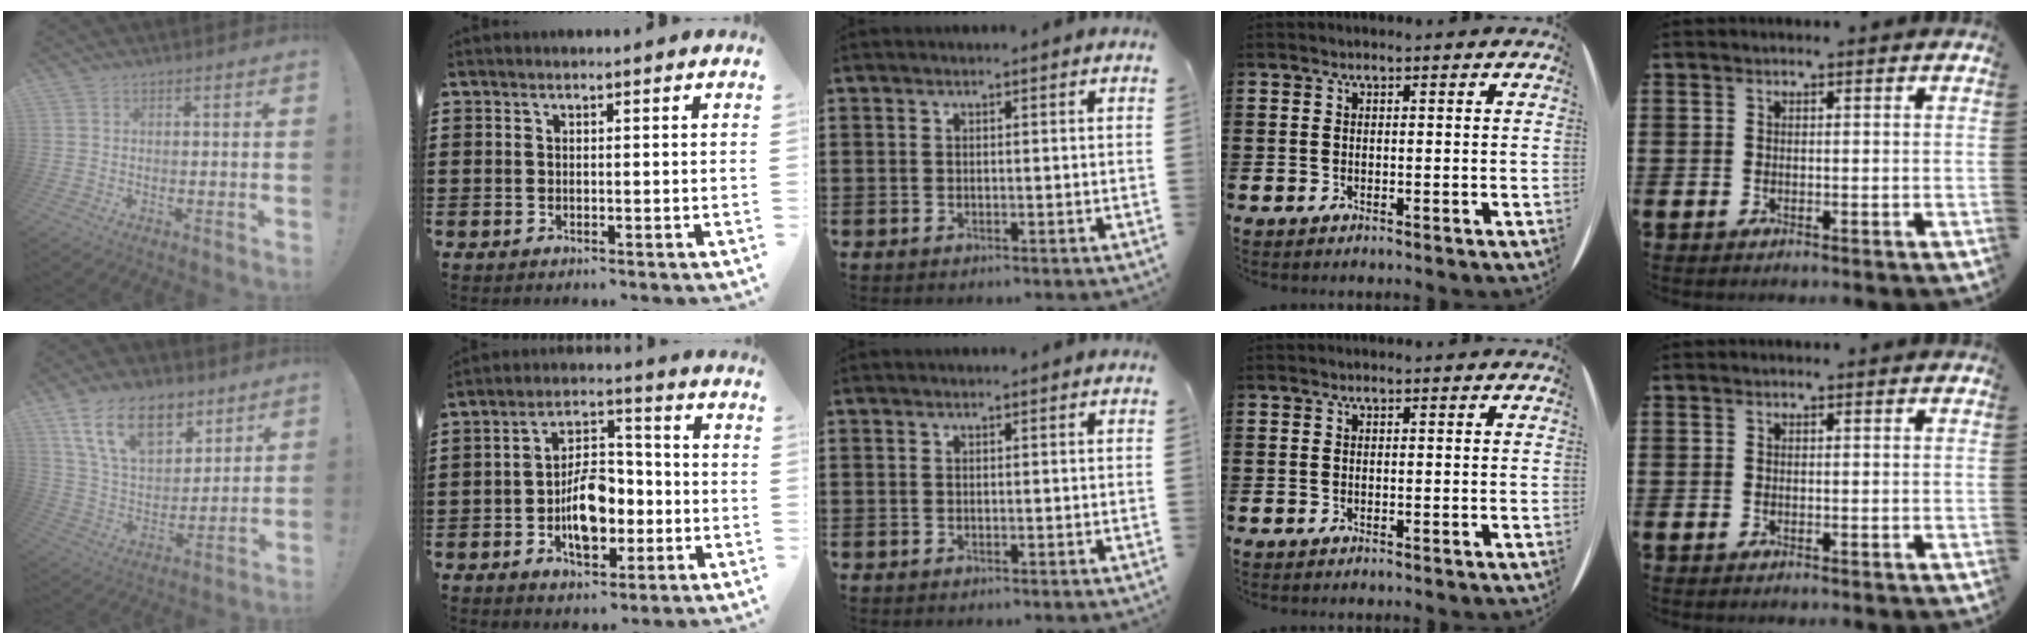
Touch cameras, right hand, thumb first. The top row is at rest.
{"thumb": {"total": 18.1, "force": [9.9, 10.6, 10.9], "torque": [-0.182, -0.042, 0.184]}, "index": {"total": 8.6, "force": [-2.2, 4.8, 6.8], "torque": [-0.114, 0.007, -0.042]}}